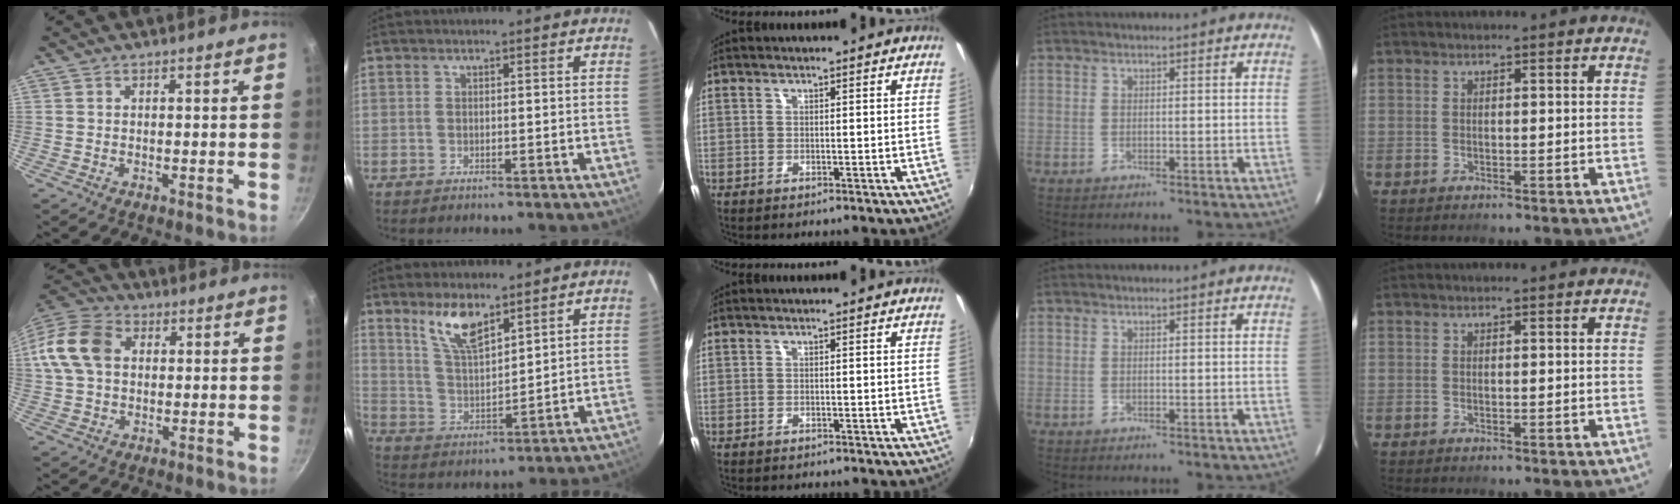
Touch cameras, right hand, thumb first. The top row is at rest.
{"thumb": {"total": 12.4, "force": [2.0, 9.1, 8.2], "torque": [-0.147, 0.022, 0.020]}, "index": {"total": 8.6, "force": [6.0, 2.8, 5.4], "torque": [-0.097, 0.000, 0.127]}, "middle": {"total": 1.6, "force": [-1.5, 0.4, 0.4], "torque": [-0.014, -0.010, -0.024]}}